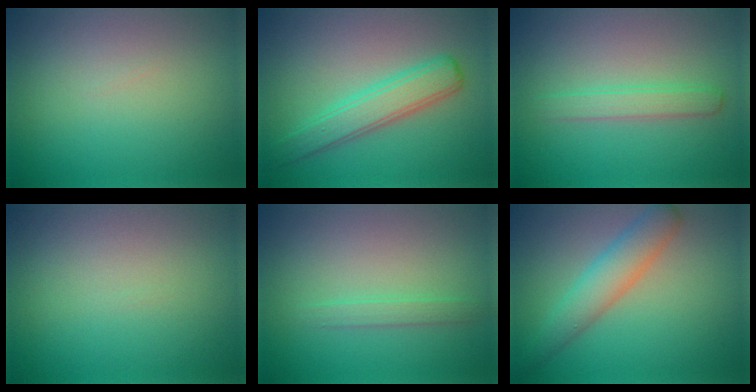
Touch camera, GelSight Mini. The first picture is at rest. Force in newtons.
{"total": 3.9, "press": 3.9, "slide": 0.1}
{"total": 2.1, "press": 2.1, "slide": 0.1}
{"total": 0.0}
{"total": 1.3, "press": 1.3, "slide": 0.0}
{"total": 4.0, "press": 4.0, "slide": 0.4}